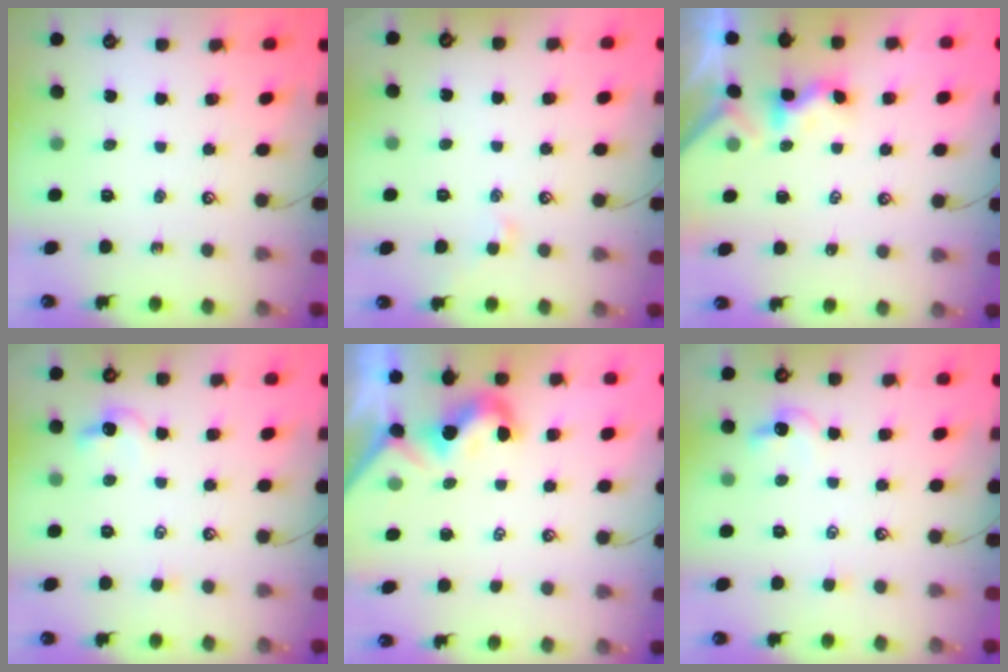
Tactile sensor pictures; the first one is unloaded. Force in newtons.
{"total": 0.8, "press": 0.7, "slide": 0.4}
{"total": 1.2, "press": 1.1, "slide": 0.4}
{"total": 1.2, "press": 1.0, "slide": 0.6}
{"total": 1.9, "press": 1.8, "slide": 0.6}
{"total": 1.2, "press": 1.0, "slide": 0.6}